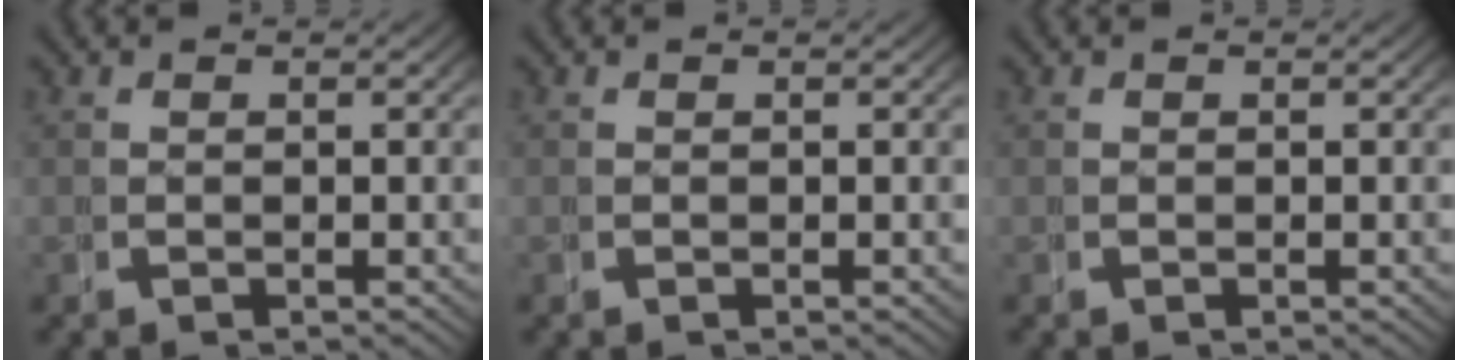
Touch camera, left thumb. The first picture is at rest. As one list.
[{"total": 0.0}, {"total": 0.0}]